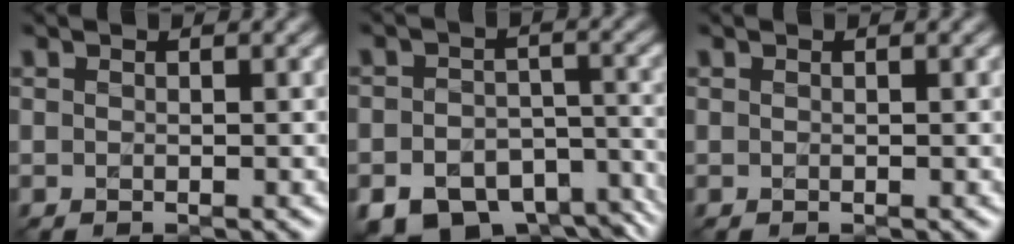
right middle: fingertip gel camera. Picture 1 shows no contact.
{"total": 11.1, "force": [-7.5, 6.5, 4.9], "torque": [-0.067, -0.017, -0.101]}
{"total": 0.0}